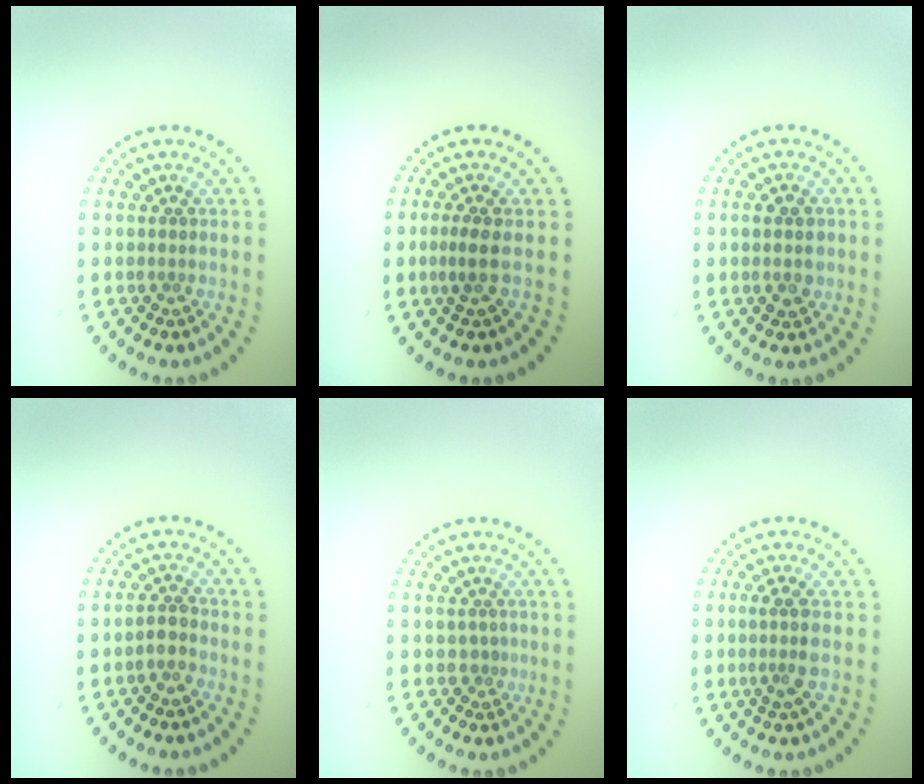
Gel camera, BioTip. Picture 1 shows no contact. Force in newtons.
{"total": 1.7, "press": 1.2, "slide": 1.2}
{"total": 2.8, "press": 2.8, "slide": 0.1}
{"total": 1.4, "press": 1.1, "slide": 0.8}
{"total": 0.8, "press": 0.3, "slide": 0.7}
{"total": 2.1, "press": 1.6, "slide": 1.3}